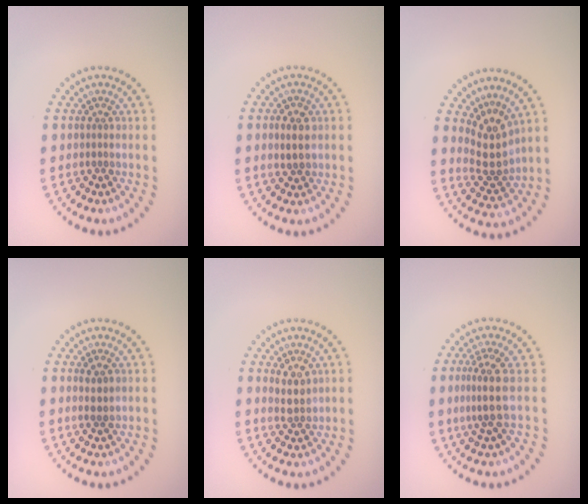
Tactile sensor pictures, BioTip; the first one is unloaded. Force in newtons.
{"total": 2.1, "press": 2.1, "slide": 0.3}
{"total": 3.3, "press": 2.5, "slide": 2.1}
{"total": 1.5, "press": 1.3, "slide": 0.7}
{"total": 2.2, "press": 2.0, "slide": 0.8}
{"total": 3.0, "press": 2.3, "slide": 1.9}